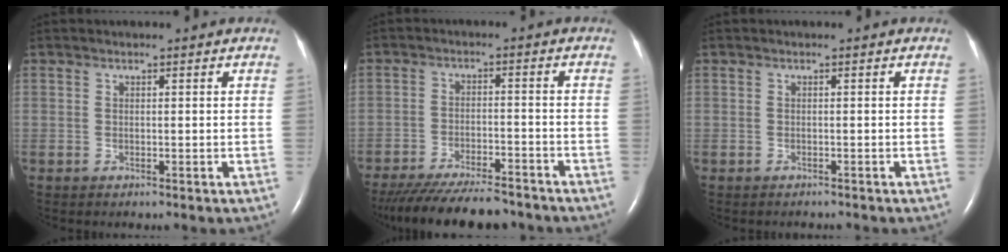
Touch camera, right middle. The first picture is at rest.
{"total": 16.3, "force": [-14.5, 2.9, 6.8], "torque": [-0.138, -0.024, -0.215]}
{"total": 1.2, "force": [-1.1, 0.3, 0.2], "torque": [-0.010, -0.003, -0.014]}